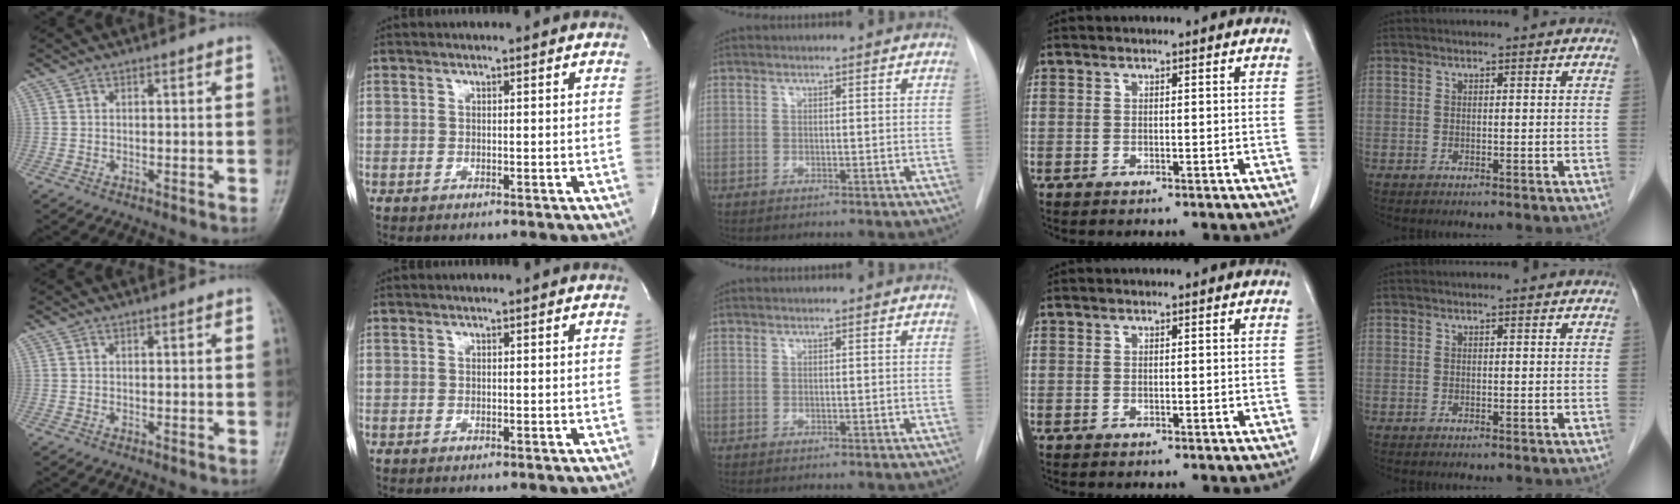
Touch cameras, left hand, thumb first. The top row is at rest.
{}